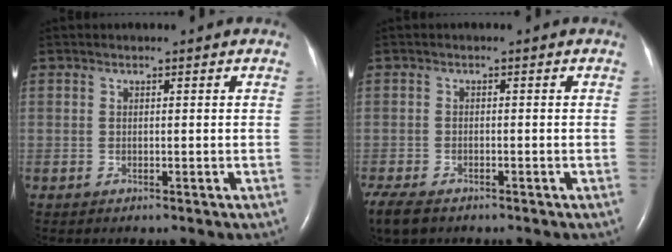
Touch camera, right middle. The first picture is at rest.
{"total": 6.7, "force": [-5.0, 2.8, 3.4], "torque": [-0.072, -0.014, -0.082]}